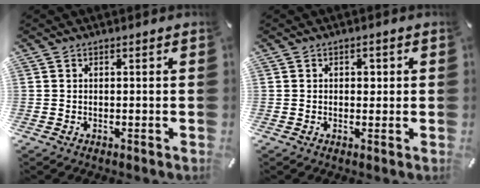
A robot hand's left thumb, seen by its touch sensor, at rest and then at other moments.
{"total": 1.9, "force": [0.2, 1.5, 1.2], "torque": [-0.001, -0.002, -0.004]}